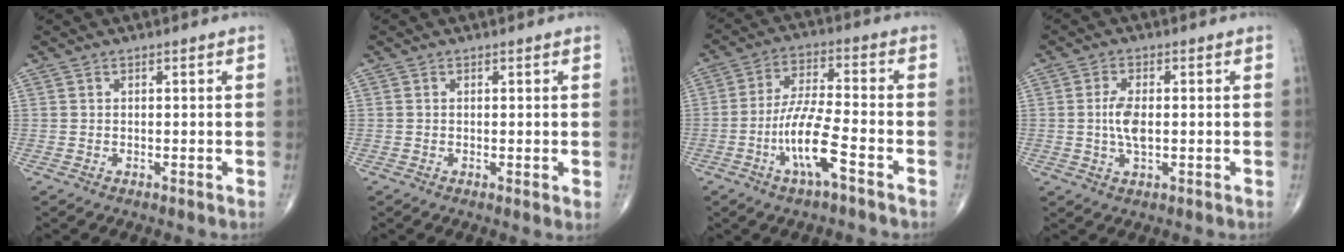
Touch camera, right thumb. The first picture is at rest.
{"total": 1.2, "force": [0.1, 0.2, 1.2], "torque": [-0.022, -0.006, 0.000]}
{"total": 10.4, "force": [-4.6, 1.9, 9.1], "torque": [-0.189, 0.026, -0.089]}
{"total": 4.9, "force": [-0.1, 2.2, 4.4], "torque": [-0.089, -0.001, -0.003]}